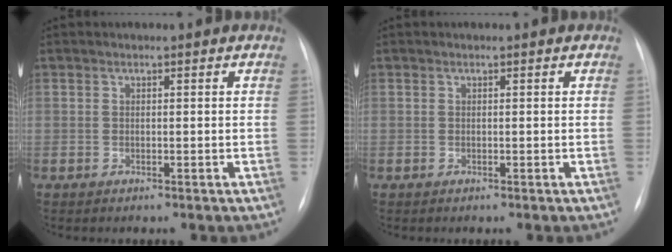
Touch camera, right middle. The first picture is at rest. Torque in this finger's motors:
{"motor_torque": [0.00, 0.00, 0.07, 0.00]}